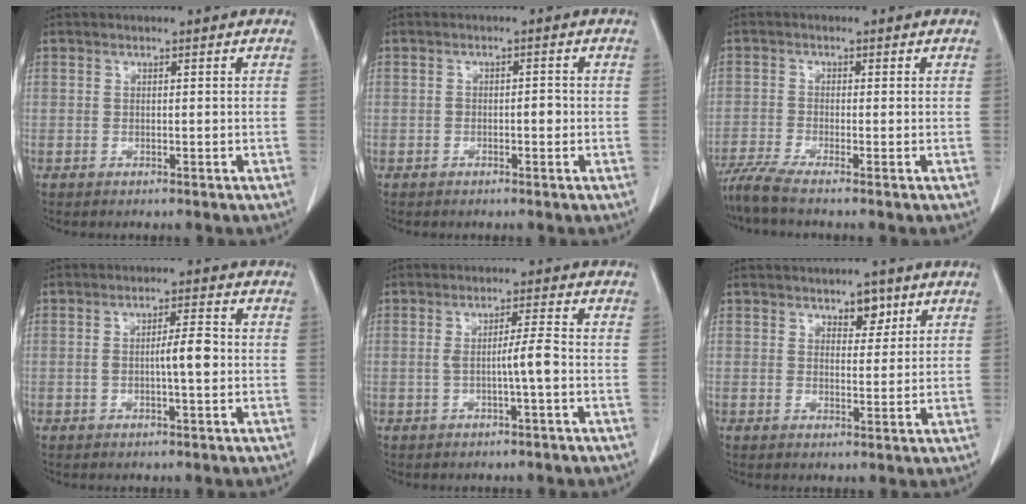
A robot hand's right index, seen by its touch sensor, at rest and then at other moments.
{"total": 1.5, "force": [-0.4, 0.7, 1.3], "torque": [-0.013, 0.007, -0.004]}
{"total": 4.2, "force": [-3.5, -0.7, 2.2], "torque": [-0.048, -0.013, -0.073]}
{"total": 4.3, "force": [-0.3, 0.6, 4.3], "torque": [-0.070, 0.010, -0.002]}
{"total": 3.7, "force": [-0.7, -0.4, 3.6], "torque": [-0.059, 0.006, -0.009]}
{"total": 3.3, "force": [2.0, 1.7, 1.9], "torque": [-0.024, 0.001, 0.033]}